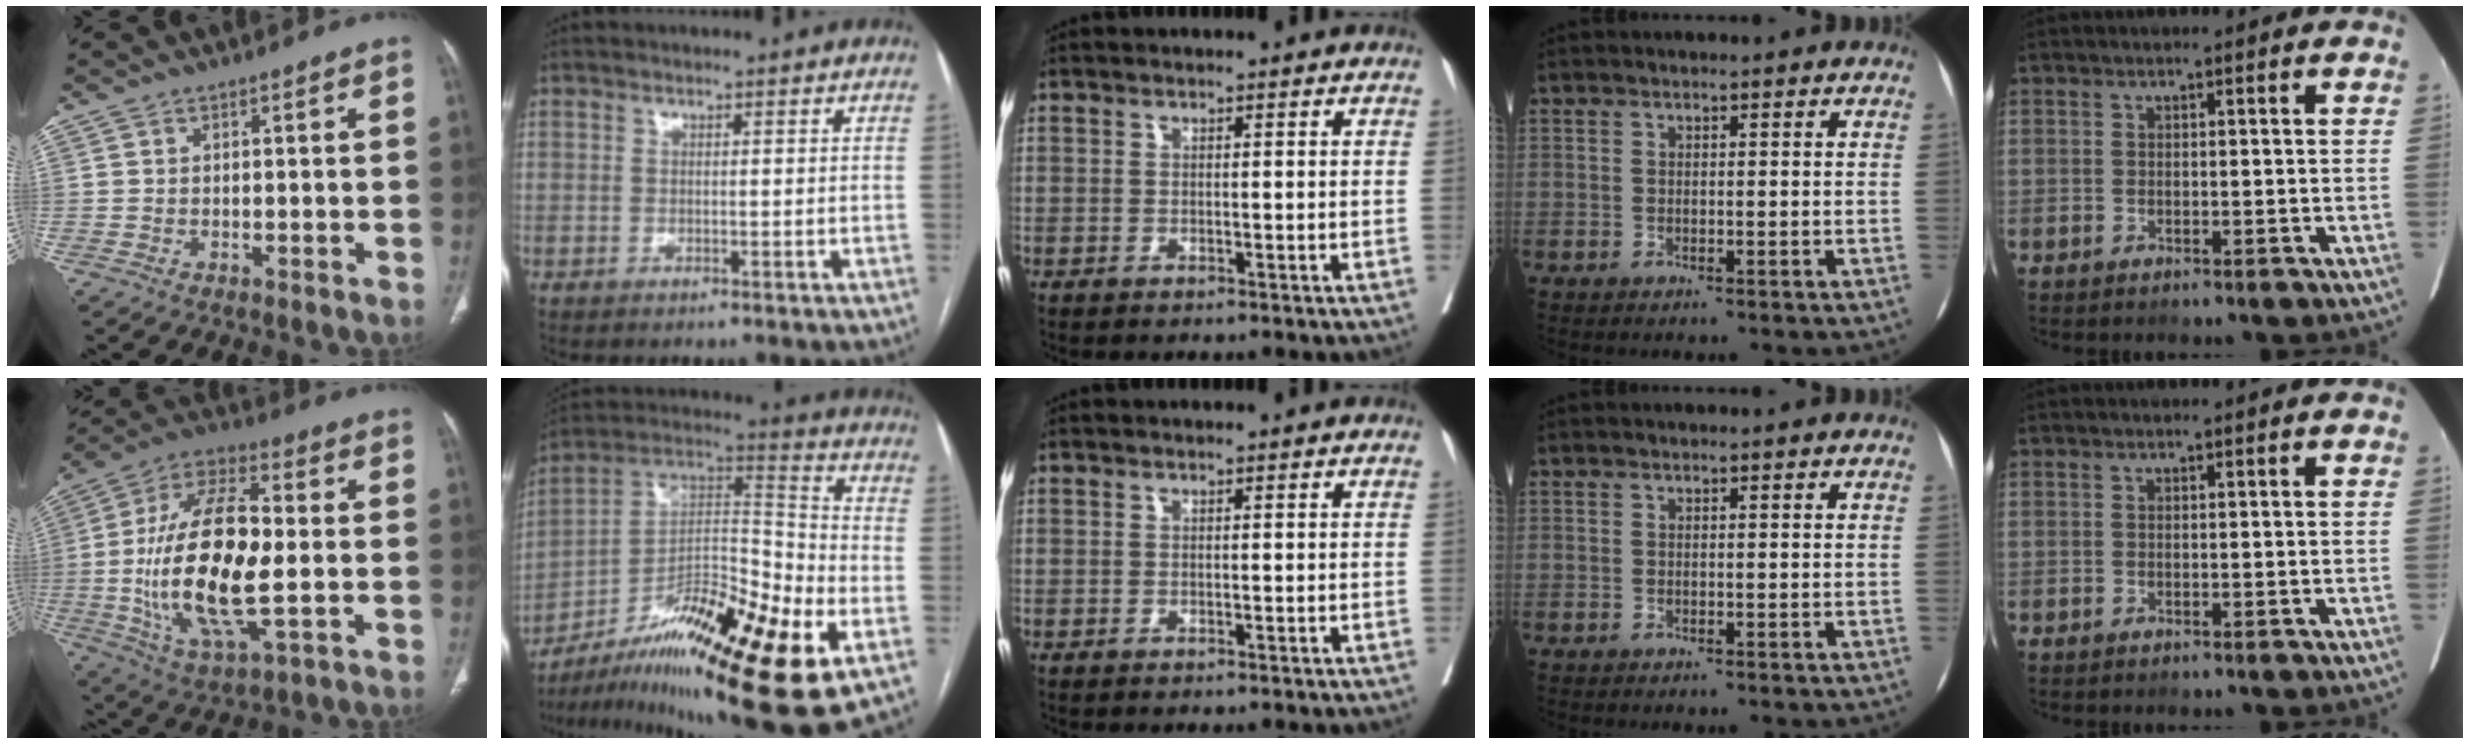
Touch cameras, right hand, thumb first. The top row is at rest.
{"thumb": {"total": 23.0, "force": [-2.2, 9.5, 20.9], "torque": [-0.410, 0.011, -0.035]}, "index": {"total": 25.5, "force": [-12.5, 3.8, 21.9], "torque": [-0.333, -0.002, -0.201]}}